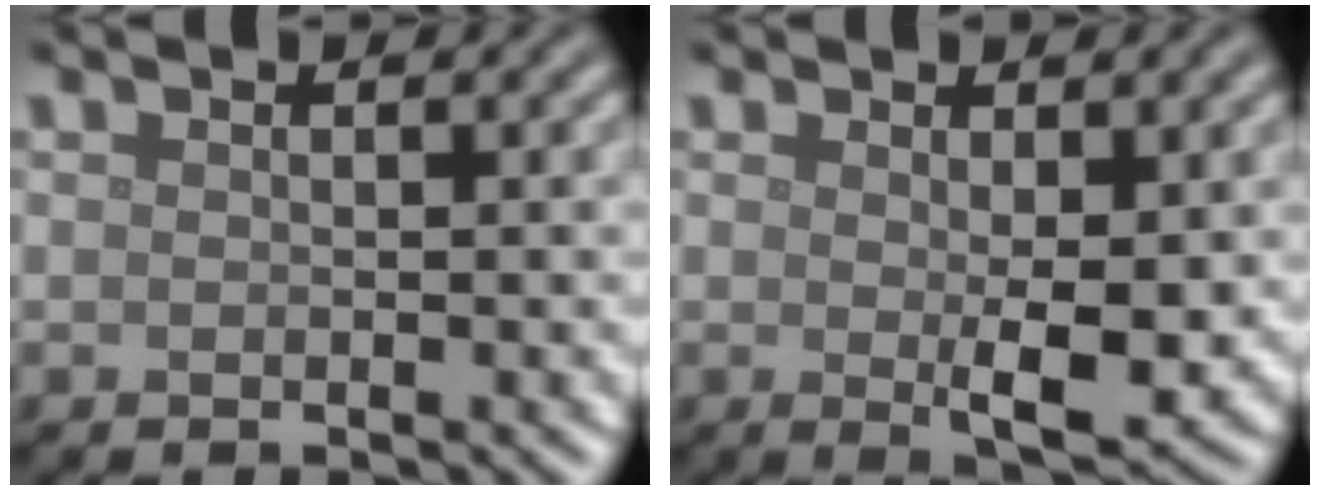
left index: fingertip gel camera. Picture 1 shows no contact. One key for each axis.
{"total": 3.3, "fx": 0.3, "fy": 0.9, "fz": 3.1, "tx": -0.050, "ty": -0.010, "tz": 0.008}